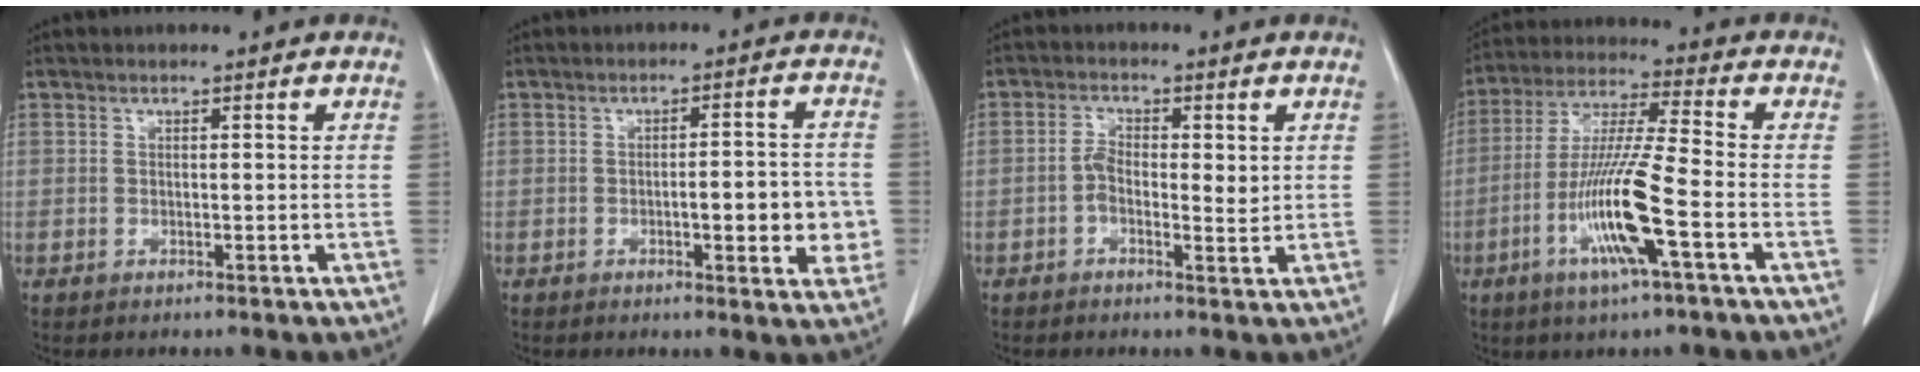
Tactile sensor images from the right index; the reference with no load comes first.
{"total": 7.6, "force": [-1.5, 1.9, 7.2], "torque": [-0.088, 0.005, -0.018]}
{"total": 4.4, "force": [0.1, 2.1, 3.9], "torque": [-0.065, 0.006, -0.001]}
{"total": 13.0, "force": [-4.5, -0.1, 12.1], "torque": [-0.245, -0.010, -0.091]}